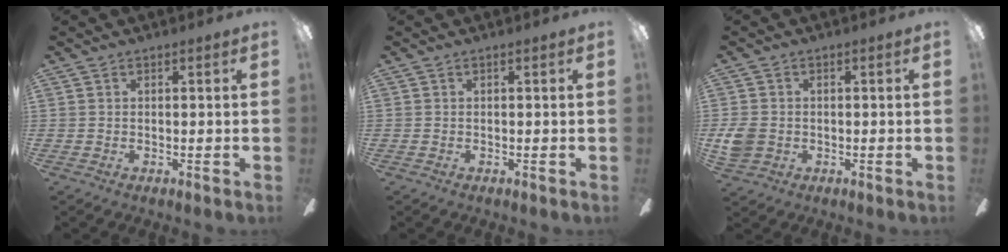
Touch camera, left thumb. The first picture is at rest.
{"total": 0.0}
{"total": 5.0, "force": [-0.6, 4.3, 2.5], "torque": [-0.055, 0.002, -0.012]}